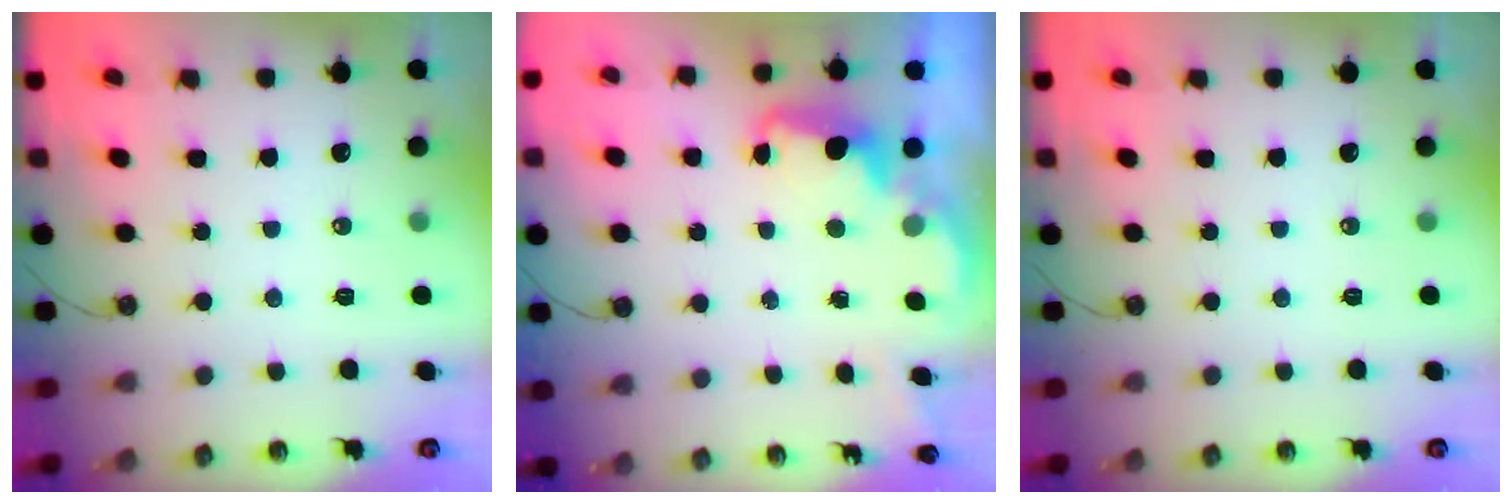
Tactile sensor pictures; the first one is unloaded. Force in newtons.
{"total": 2.4, "press": 2.4, "slide": 0.5}
{"total": 0.0}